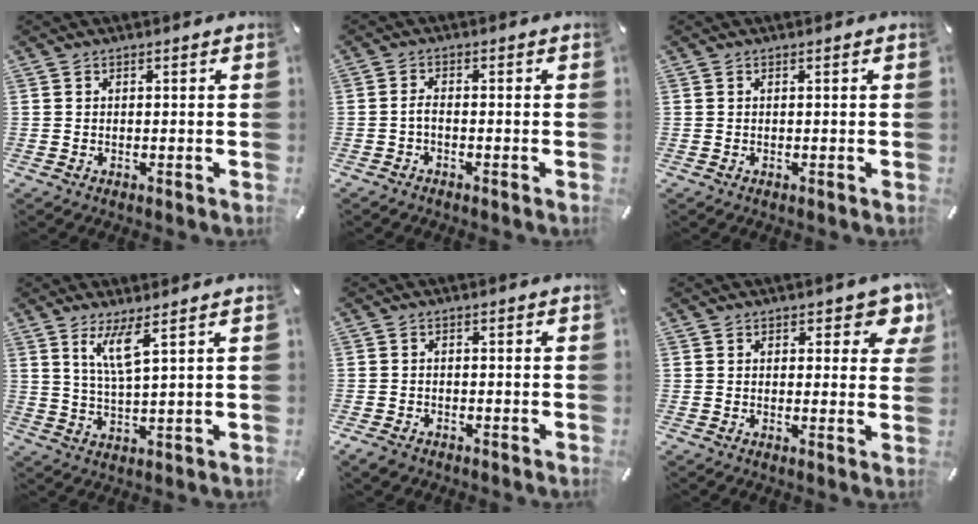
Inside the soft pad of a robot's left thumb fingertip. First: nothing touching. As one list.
[{"total": 1.8, "force": [-1.1, 0.8, 1.3], "torque": [-0.033, 0.003, -0.023]}, {"total": 0.0}, {"total": 7.1, "force": [3.9, 1.2, 5.9], "torque": [-0.117, -0.005, 0.064]}, {"total": 2.0, "force": [-1.5, 1.3, 0.4], "torque": [-0.015, 0.005, -0.032]}, {"total": 5.2, "force": [3.1, 2.9, 3.1], "torque": [-0.023, -0.015, 0.047]}]